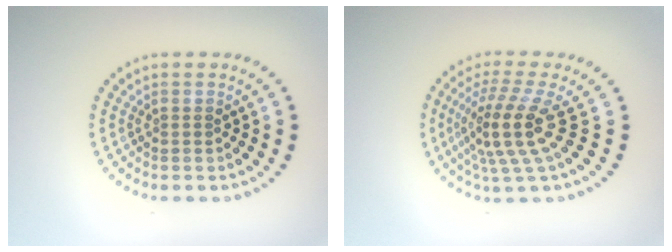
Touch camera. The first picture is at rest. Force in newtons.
{"total": 4.7, "press": 3.5, "slide": 3.2}